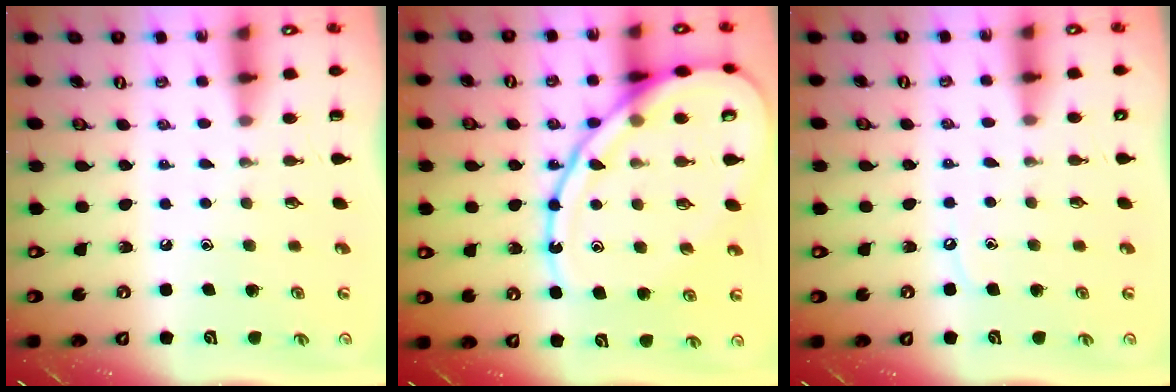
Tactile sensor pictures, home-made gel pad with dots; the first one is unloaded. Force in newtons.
{"total": 20.1, "press": 20.0, "slide": 2.2}
{"total": 3.1, "press": 3.1, "slide": 0.5}